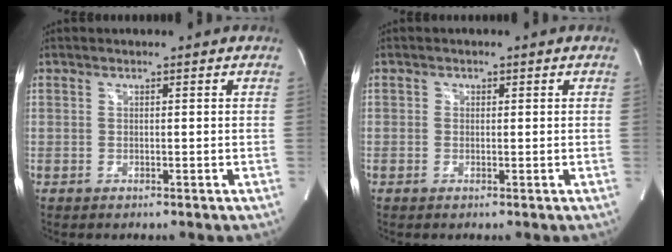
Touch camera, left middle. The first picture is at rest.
{"total": 0.6, "force": [0.1, 0.6, 0.2], "torque": [0.002, -0.001, -0.001]}